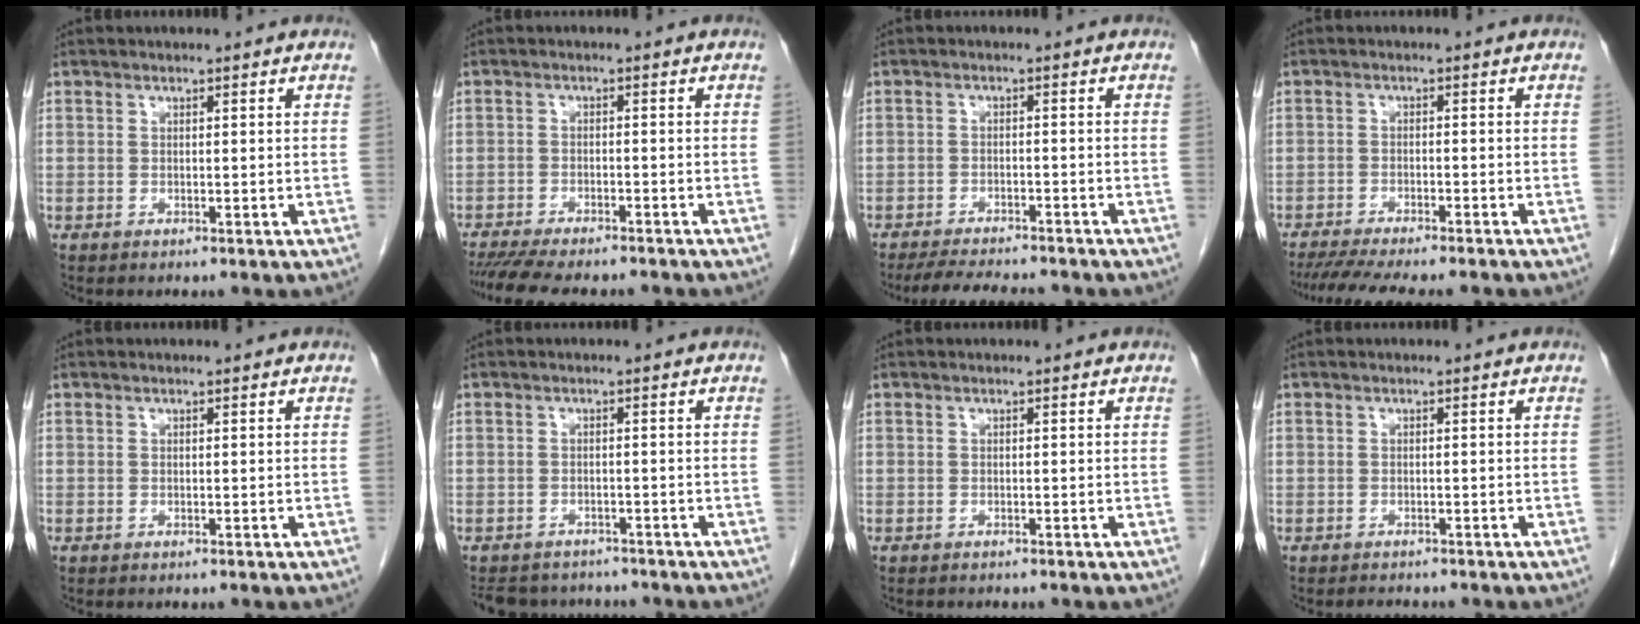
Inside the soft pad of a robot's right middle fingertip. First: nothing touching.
{"total": 11.9, "force": [-10.5, 2.2, 5.2], "torque": [-0.074, -0.010, -0.146]}
{"total": 9.2, "force": [-8.3, 1.6, 3.7], "torque": [-0.055, -0.010, -0.120]}
{"total": 12.8, "force": [-11.1, 1.5, 6.1], "torque": [-0.087, -0.017, -0.157]}
{"total": 0.0}
{"total": 7.7, "force": [-7.1, 2.9, 1.4], "torque": [-0.021, 0.005, -0.092]}
{"total": 0.6, "force": [-0.5, 0.2, 0.1], "torque": [-0.009, -0.001, -0.009]}
{"total": 1.5, "force": [-1.4, 0.5, 0.2], "torque": [-0.005, -0.004, -0.018]}